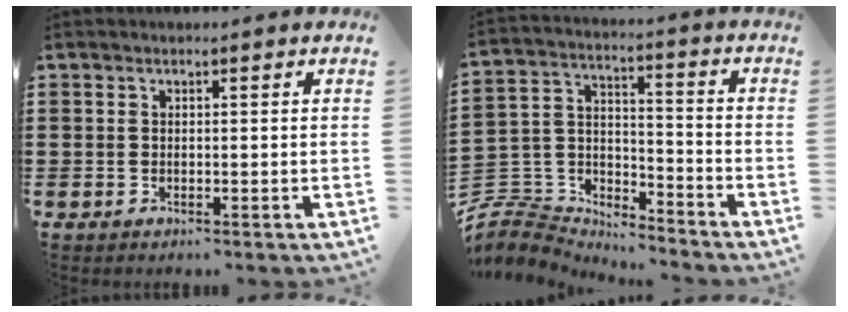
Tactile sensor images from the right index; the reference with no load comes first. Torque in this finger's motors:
{"motor_torque": [-2.06, 0.07, -1.05, -0.21]}